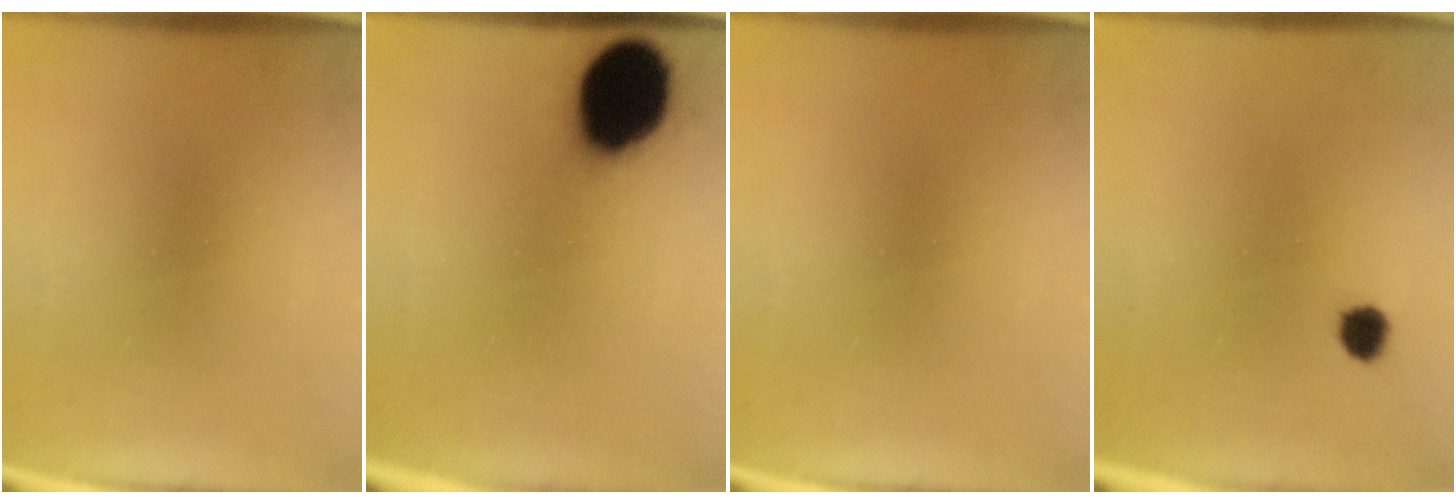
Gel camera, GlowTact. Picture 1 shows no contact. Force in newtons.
{"total": 18.6}
{"total": 0.0}
{"total": 2.5}